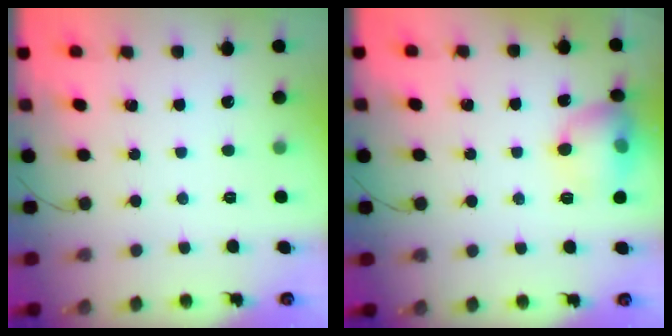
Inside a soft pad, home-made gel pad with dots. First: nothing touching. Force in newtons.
{"total": 12.2, "press": 12.0, "slide": 1.9}